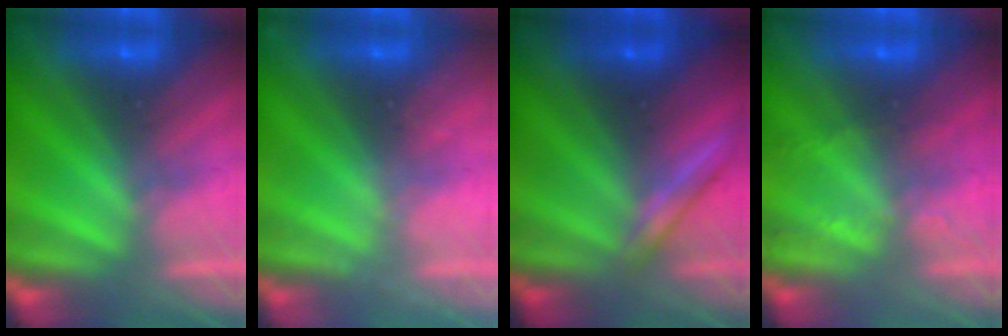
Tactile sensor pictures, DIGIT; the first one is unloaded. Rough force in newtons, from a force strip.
{"total": 2.4}
{"total": 1.9}
{"total": 2.1}